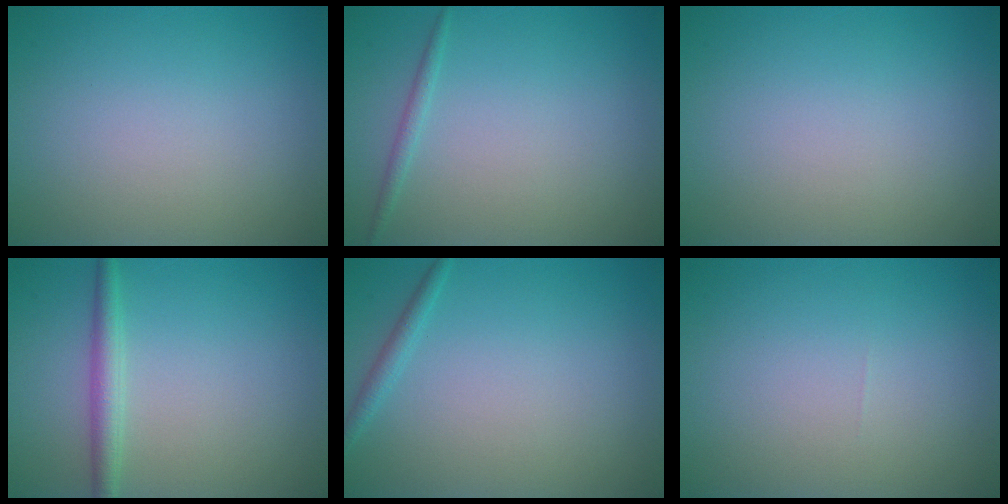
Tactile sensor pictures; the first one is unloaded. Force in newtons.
{"total": 0.9, "press": 0.9, "slide": 0.1}
{"total": 0.0}
{"total": 2.1, "press": 2.1, "slide": 0.0}
{"total": 1.1, "press": 1.1, "slide": 0.0}
{"total": 0.0}